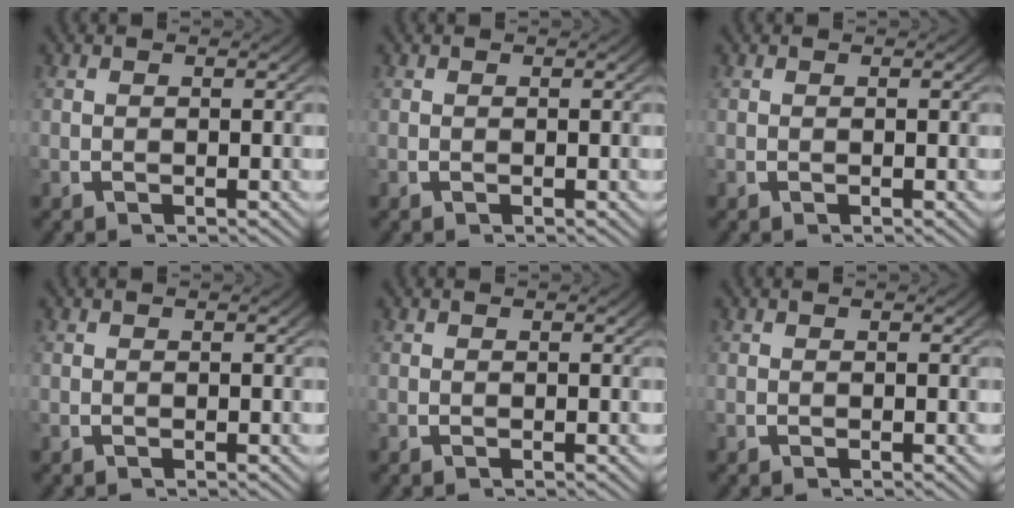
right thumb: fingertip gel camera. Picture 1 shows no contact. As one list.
[{"total": 0.0}, {"total": 0.0}, {"total": 0.0}, {"total": 0.0}, {"total": 0.0}]